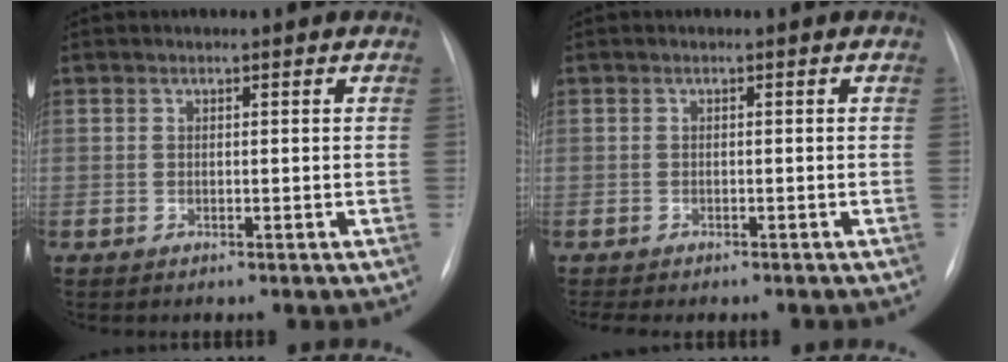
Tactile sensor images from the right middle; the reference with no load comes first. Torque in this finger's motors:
{"motor_torque": [0.28, -0.43, 0.03, 0.00]}